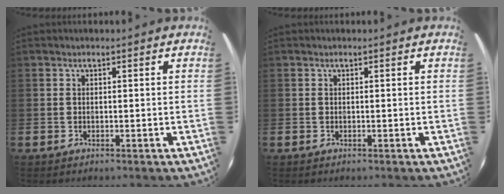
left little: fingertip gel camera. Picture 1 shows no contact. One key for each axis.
{"total": 0.0}